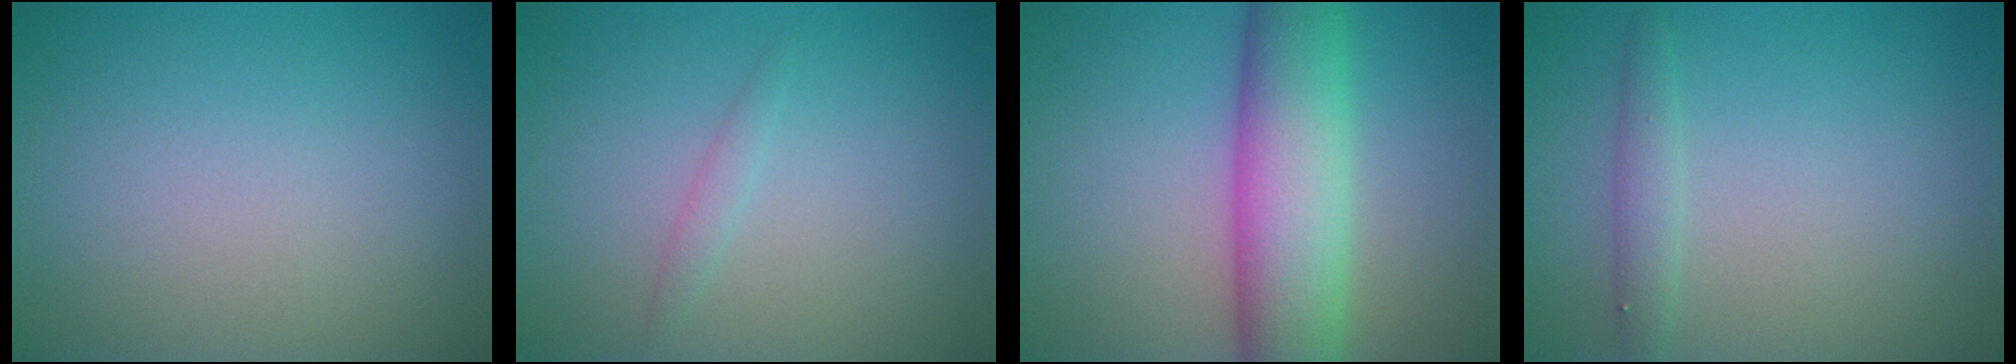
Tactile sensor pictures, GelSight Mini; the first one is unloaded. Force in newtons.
{"total": 0.9, "press": 0.9, "slide": 0.1}
{"total": 9.0, "press": 9.0, "slide": 0.2}
{"total": 1.5, "press": 1.5, "slide": 0.1}